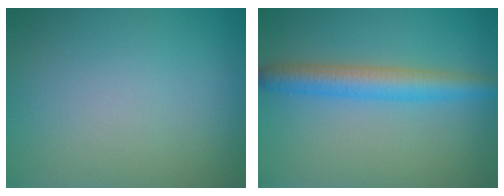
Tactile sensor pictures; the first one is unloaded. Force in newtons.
{"total": 4.3, "press": 4.3, "slide": 0.0}